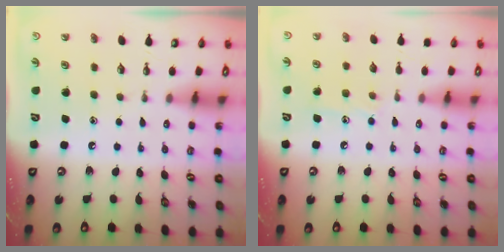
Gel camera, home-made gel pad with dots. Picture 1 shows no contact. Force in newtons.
{"total": 8.5, "press": 8.5, "slide": 0.7}